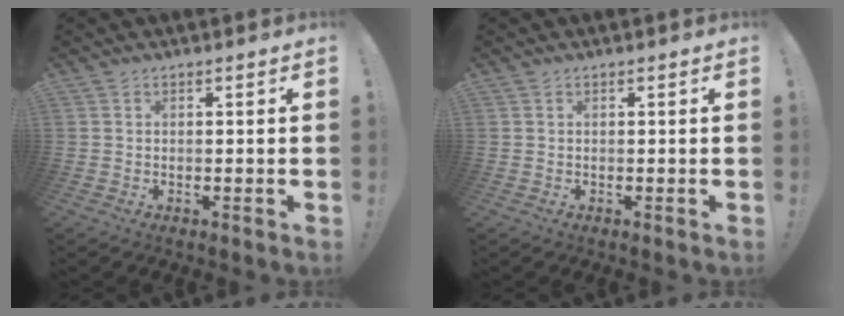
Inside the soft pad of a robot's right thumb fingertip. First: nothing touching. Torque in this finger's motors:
{"motor_torque": [0.00, 0.00, 0.01, -0.01, 0.00]}